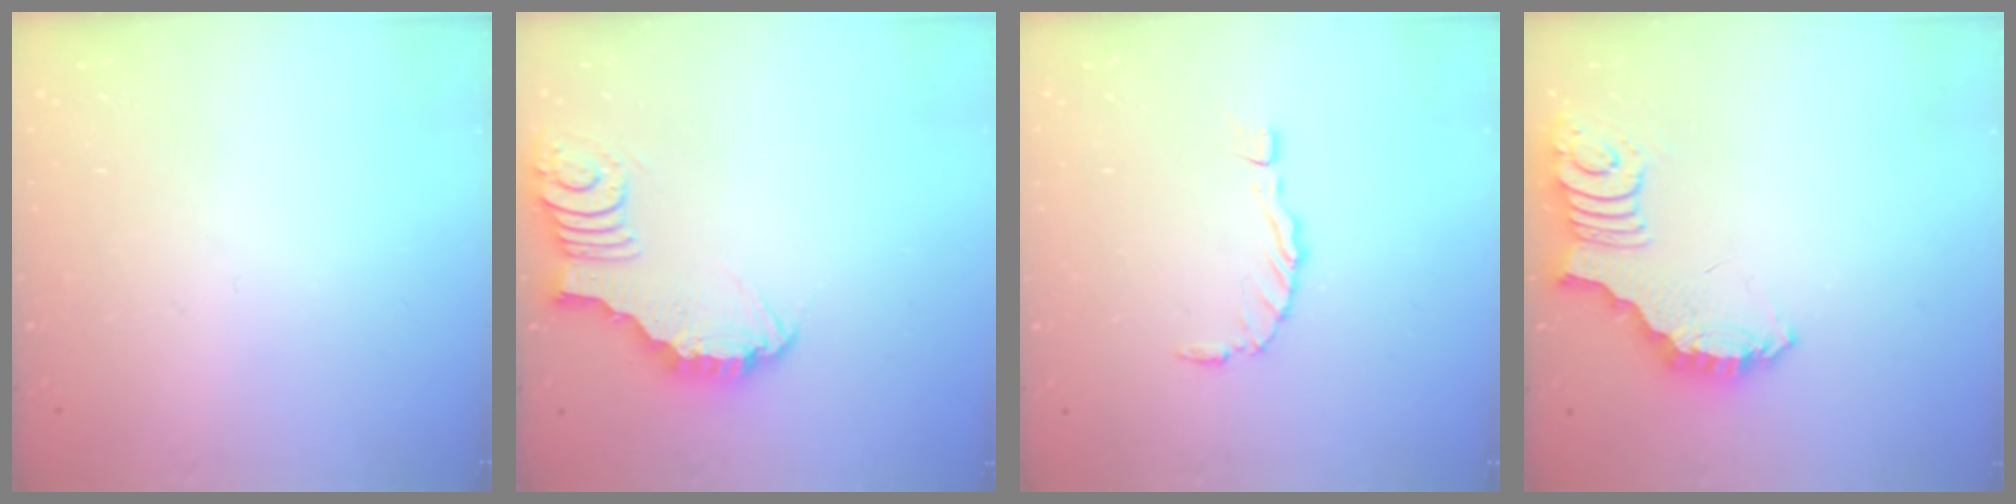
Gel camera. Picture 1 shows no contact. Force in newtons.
{"total": 4.4, "press": 4.4, "slide": 0.4}
{"total": 0.0}
{"total": 2.6, "press": 2.6, "slide": 0.5}